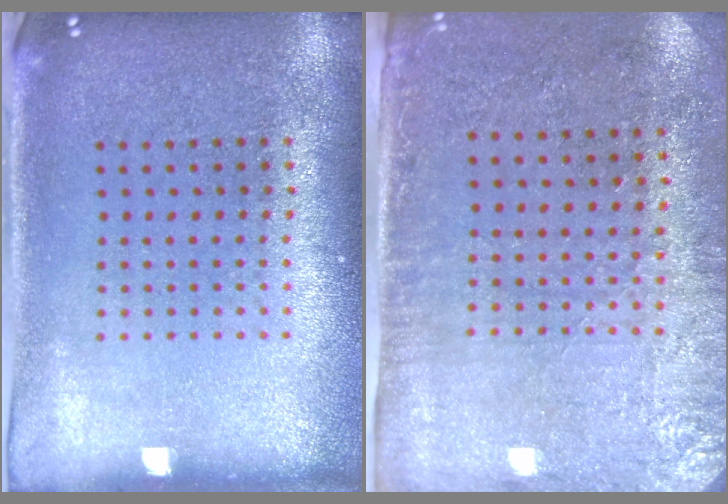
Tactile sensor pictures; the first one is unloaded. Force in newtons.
{"total": 2.9, "press": 2.4, "slide": 1.6}